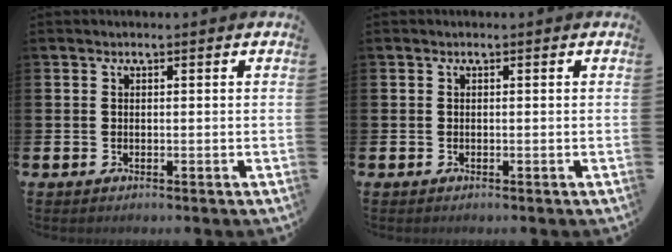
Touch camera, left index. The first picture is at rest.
{"total": 0.0}